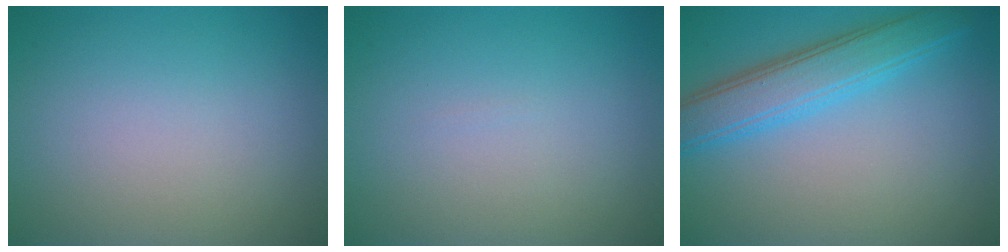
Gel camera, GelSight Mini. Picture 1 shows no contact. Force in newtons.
{"total": 0.0}
{"total": 5.0, "press": 5.0, "slide": 0.1}